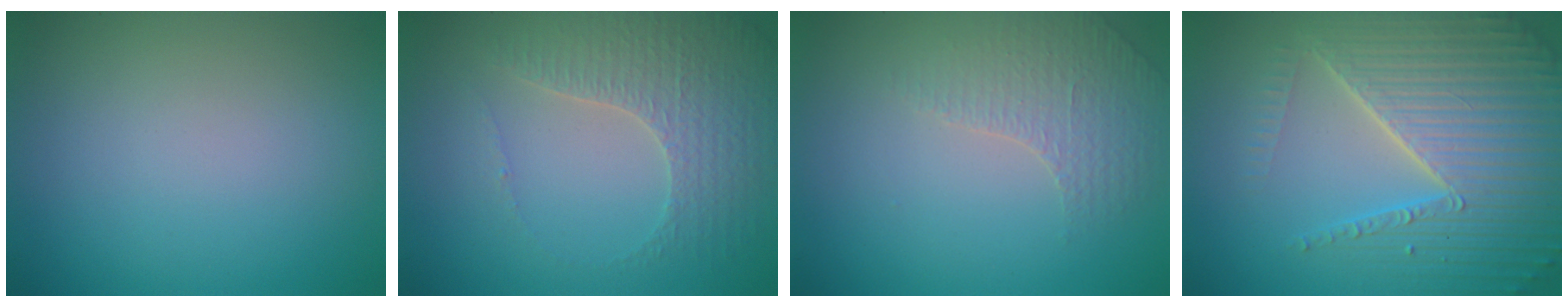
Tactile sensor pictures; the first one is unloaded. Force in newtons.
{"total": 3.2, "press": 3.1, "slide": 0.8}
{"total": 1.5, "press": 1.2, "slide": 0.8}
{"total": 6.9, "press": 6.7, "slide": 1.6}